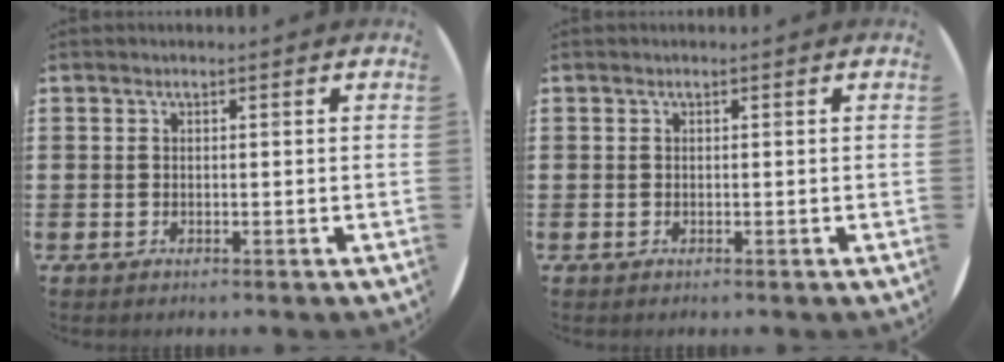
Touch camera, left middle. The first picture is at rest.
{"total": 0.0}